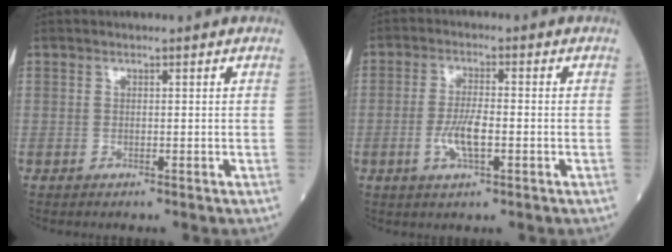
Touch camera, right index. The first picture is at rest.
{"total": 5.1, "force": [-1.3, 1.2, 4.8], "torque": [-0.097, -0.001, -0.024]}